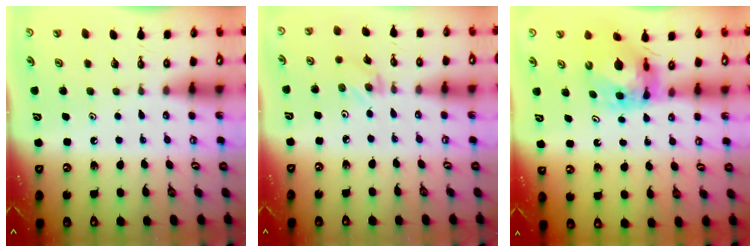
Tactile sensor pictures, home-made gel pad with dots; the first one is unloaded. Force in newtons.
{"total": 0.9, "press": 0.9, "slide": 0.2}
{"total": 9.5, "press": 9.5, "slide": 0.9}